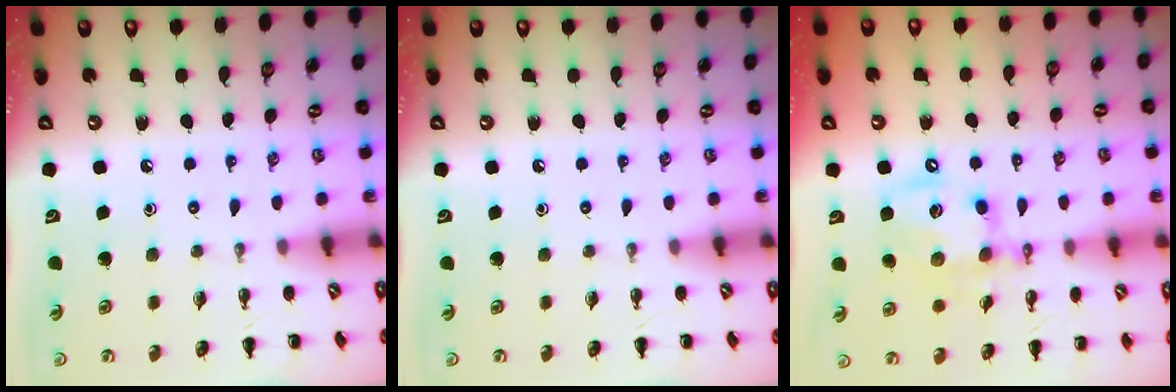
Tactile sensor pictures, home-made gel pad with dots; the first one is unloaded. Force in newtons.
{"total": 0.0}
{"total": 14.7, "press": 14.3, "slide": 3.2}